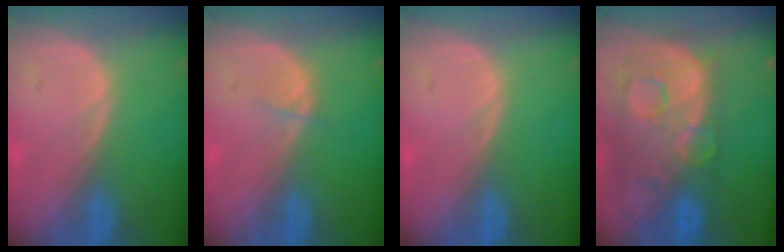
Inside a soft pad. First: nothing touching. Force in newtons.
{"total": 1.2, "press": 1.2, "slide": 0.2}
{"total": 0.0}
{"total": 13.8, "press": 11.3, "slide": 8.0}